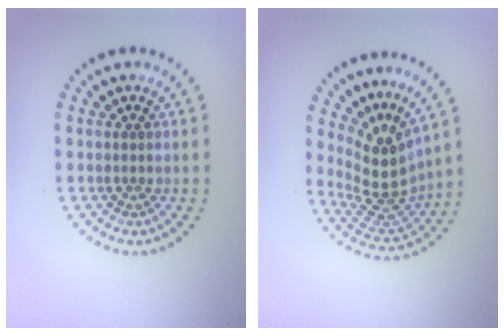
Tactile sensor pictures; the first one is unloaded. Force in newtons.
{"total": 4.3, "press": 3.0, "slide": 3.1}